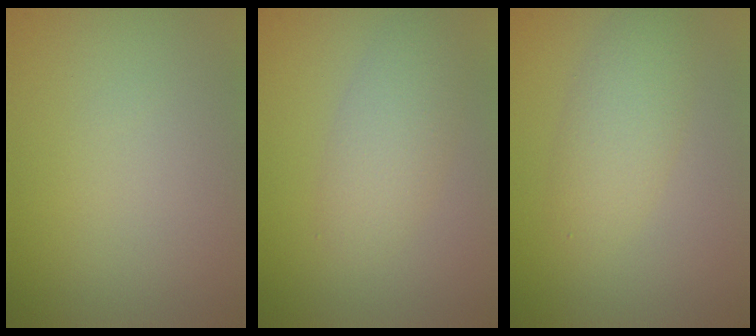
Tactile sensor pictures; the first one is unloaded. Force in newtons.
{"total": 3.0, "press": 3.0, "slide": 0.2}
{"total": 2.8, "press": 2.8, "slide": 0.1}